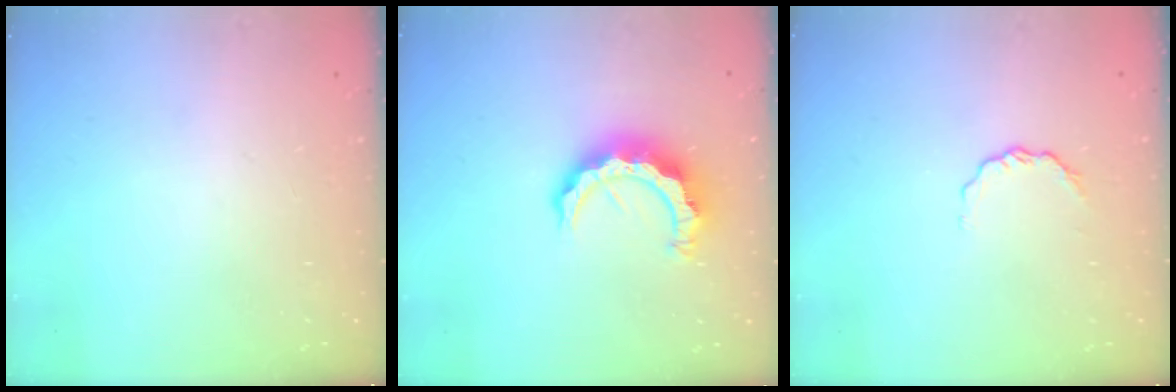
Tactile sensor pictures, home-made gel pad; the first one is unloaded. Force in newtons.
{"total": 11.3, "press": 11.3, "slide": 1.0}
{"total": 4.4, "press": 4.4, "slide": 0.6}